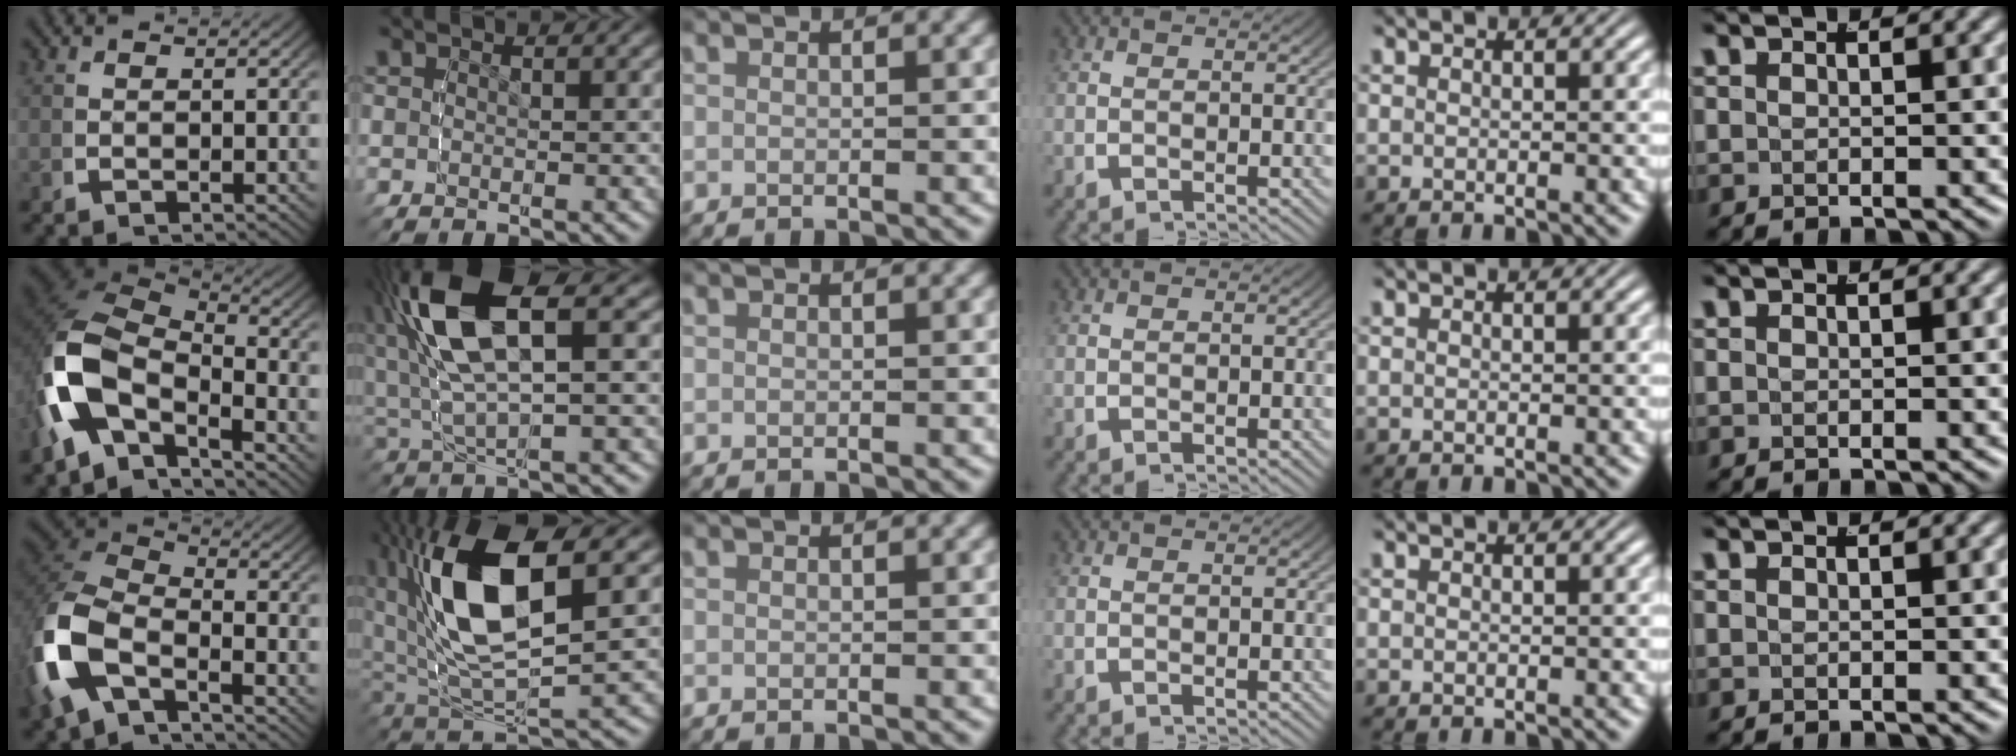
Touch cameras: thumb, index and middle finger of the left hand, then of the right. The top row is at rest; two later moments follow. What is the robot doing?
{"motion": "lift_and_place", "object": "markers"}